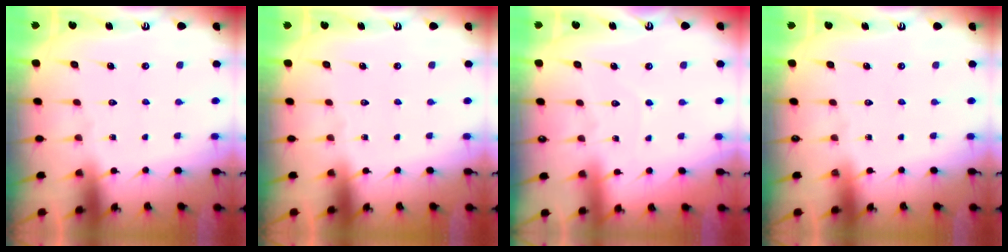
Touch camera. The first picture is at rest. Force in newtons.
{"total": 0.0}
{"total": 2.6, "press": 2.6, "slide": 0.3}
{"total": 0.0}